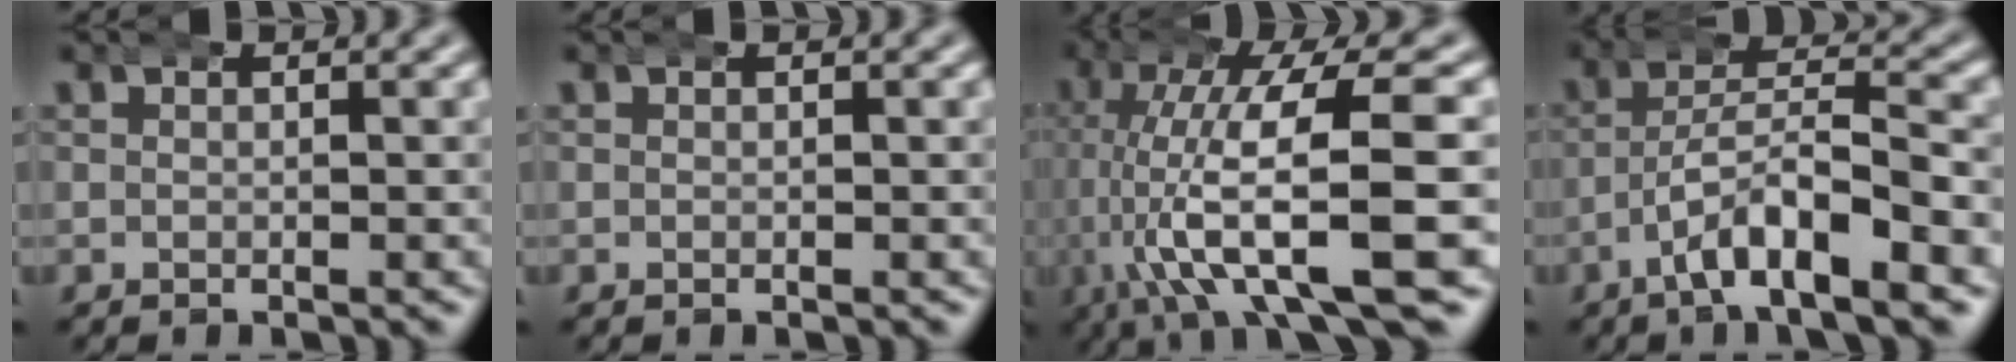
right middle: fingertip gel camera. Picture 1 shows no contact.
{"total": 0.0}
{"total": 11.9, "force": [-1.1, 4.9, 10.8], "torque": [-0.197, -0.015, -0.007]}
{"total": 5.6, "force": [-3.1, 1.4, 4.4], "torque": [-0.072, 0.006, -0.053]}